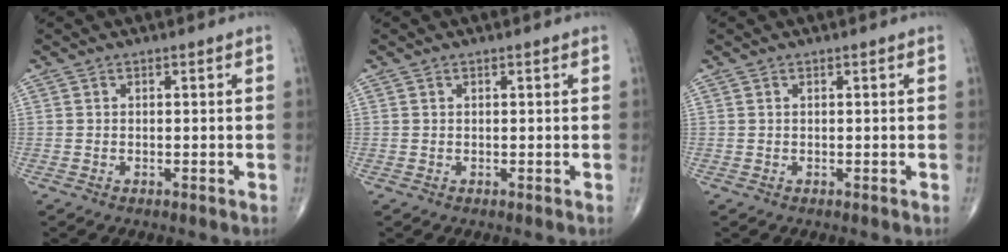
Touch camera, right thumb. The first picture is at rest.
{"total": 0.0}
{"total": 0.0}